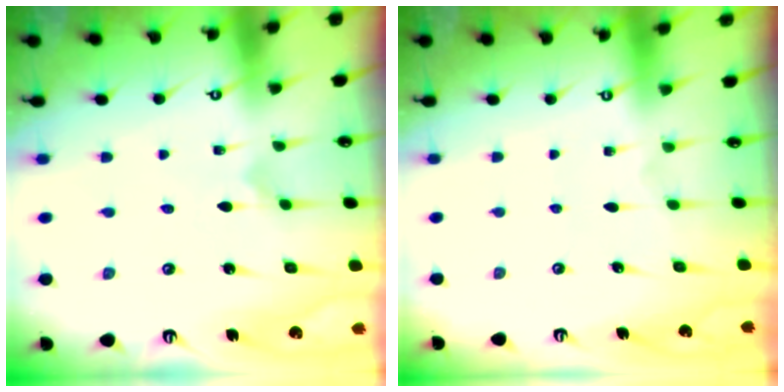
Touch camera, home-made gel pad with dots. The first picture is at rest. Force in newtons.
{"total": 0.0}